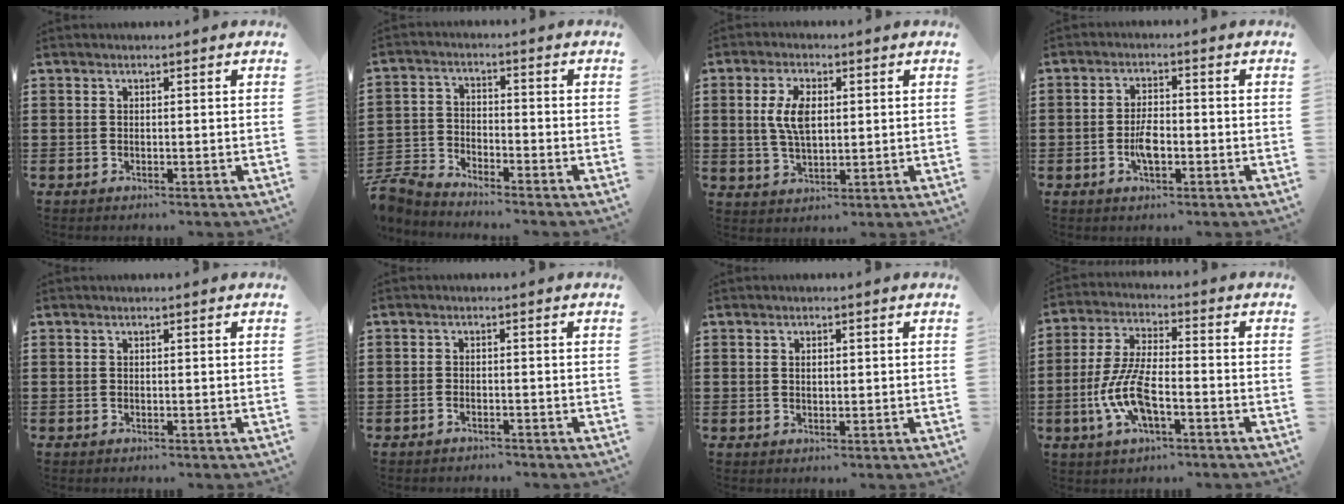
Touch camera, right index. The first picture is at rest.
{"total": 4.3, "force": [-4.3, 0.5, 0.4], "torque": [-0.033, -0.004, -0.095]}
{"total": 6.3, "force": [1.1, 3.2, 5.4], "torque": [-0.119, 0.011, 0.014]}
{"total": 4.2, "force": [-1.2, 1.8, 3.7], "torque": [-0.086, -0.003, -0.026]}
{"total": 0.0}
{"total": 1.0, "force": [-1.0, 0.2, 0.1], "torque": [-0.007, 0.001, -0.020]}
{"total": 1.1, "force": [0.2, 0.5, 1.0], "torque": [-0.020, 0.005, 0.003]}
{"total": 9.5, "force": [-3.2, 3.6, 8.1], "torque": [-0.190, -0.010, -0.065]}